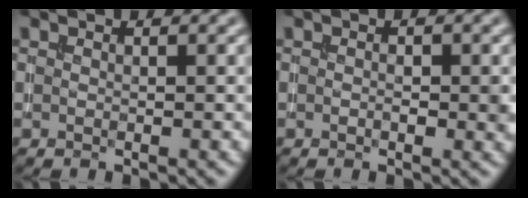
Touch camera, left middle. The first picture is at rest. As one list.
[{"total": 1.6, "force": [-0.2, 0.8, 1.4], "torque": [-0.018, 0.000, -0.001]}]